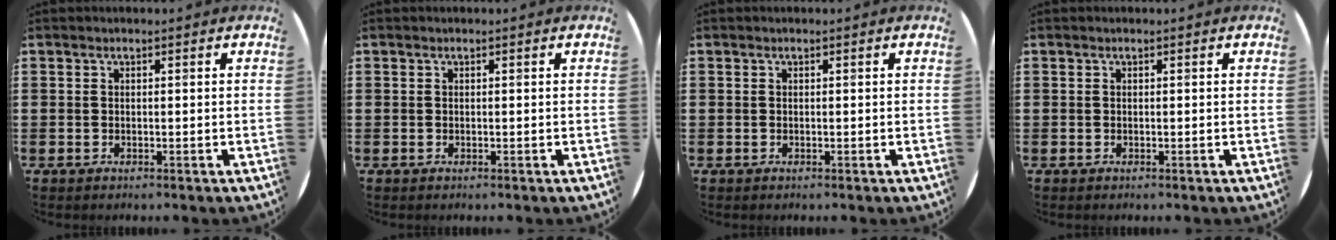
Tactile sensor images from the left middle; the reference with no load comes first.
{"total": 0.0}
{"total": 0.0}
{"total": 0.0}